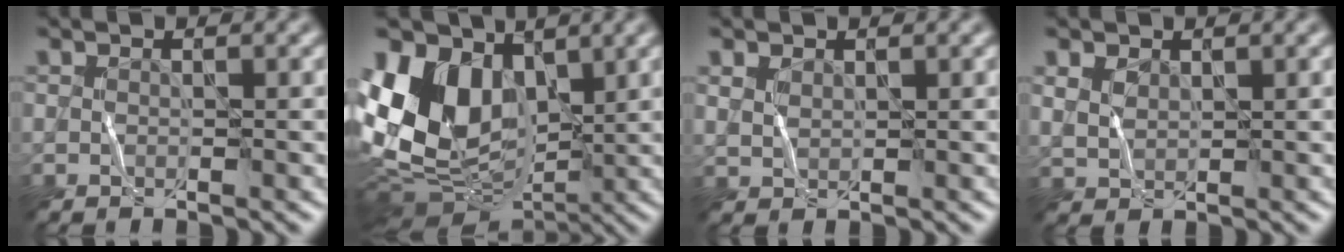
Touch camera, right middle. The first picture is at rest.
{"total": 11.6, "force": [2.0, 7.8, 8.4], "torque": [-0.179, 0.007, 0.025]}
{"total": 1.2, "force": [0.7, 0.8, 0.5], "torque": [-0.013, 0.000, 0.019]}
{"total": 1.5, "force": [0.9, 1.1, 0.7], "torque": [-0.020, -0.002, 0.021]}